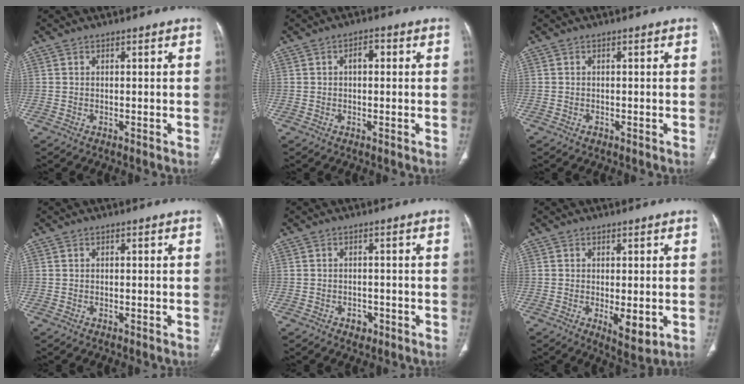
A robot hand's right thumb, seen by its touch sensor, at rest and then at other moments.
{"total": 2.6, "force": [0.4, 1.5, 2.0], "torque": [-0.026, 0.011, 0.002]}
{"total": 0.7, "force": [-0.4, 0.5, 0.2], "torque": [0.000, 0.001, -0.006]}
{"total": 0.0}
{"total": 2.2, "force": [-1.1, 1.7, 1.0], "torque": [-0.006, 0.005, -0.010]}
{"total": 5.3, "force": [-1.0, 2.0, 4.8], "torque": [-0.070, -0.016, -0.009]}